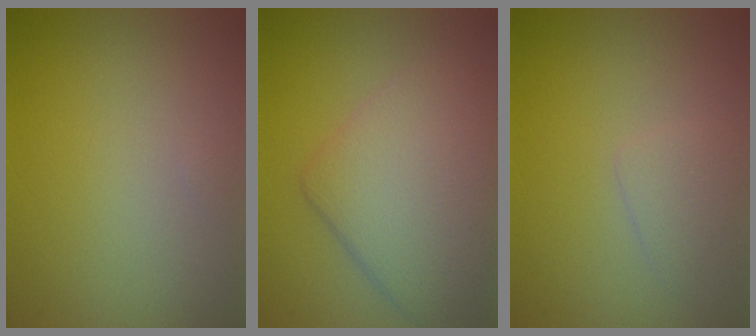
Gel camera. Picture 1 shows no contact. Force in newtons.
{"total": 6.2, "press": 6.1, "slide": 0.5}
{"total": 1.2, "press": 1.2, "slide": 0.0}